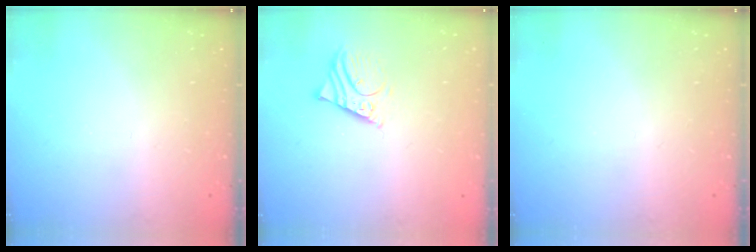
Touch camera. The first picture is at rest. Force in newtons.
{"total": 4.6, "press": 4.5, "slide": 0.5}
{"total": 0.0}